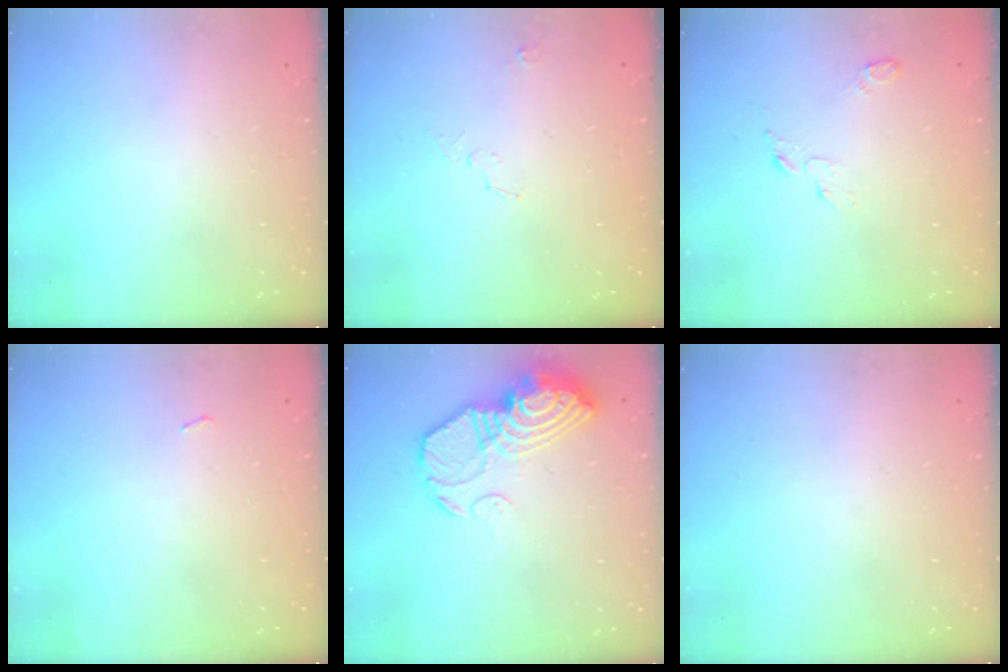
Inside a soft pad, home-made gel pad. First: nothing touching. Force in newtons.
{"total": 4.3, "press": 3.9, "slide": 1.8}
{"total": 3.7, "press": 3.7, "slide": 0.3}
{"total": 2.7, "press": 2.3, "slide": 1.4}
{"total": 15.6, "press": 15.5, "slide": 1.8}
{"total": 0.0}